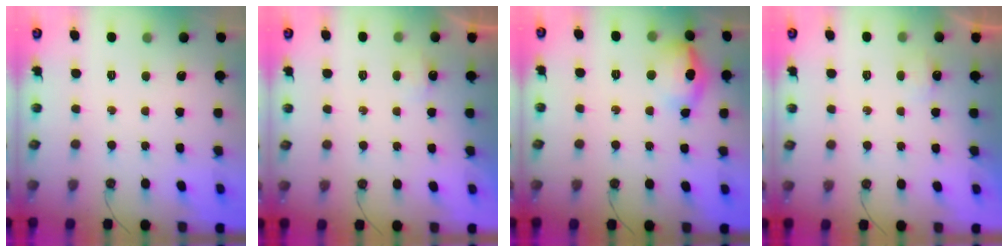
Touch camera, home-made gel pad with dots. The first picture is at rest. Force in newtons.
{"total": 2.6, "press": 2.6, "slide": 0.4}
{"total": 18.4, "press": 13.5, "slide": 12.5}
{"total": 2.6, "press": 2.6, "slide": 0.4}